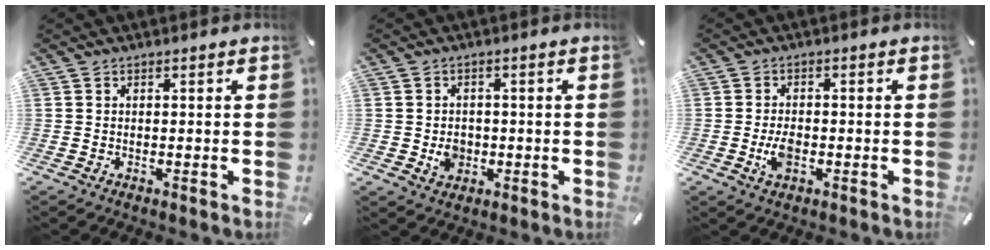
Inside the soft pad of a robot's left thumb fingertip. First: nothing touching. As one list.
[{"total": 4.6, "force": [-0.7, 4.1, 2.1], "torque": [-0.021, 0.000, -0.012]}, {"total": 4.4, "force": [-1.2, 2.6, 3.4], "torque": [-0.079, -0.001, -0.023]}]